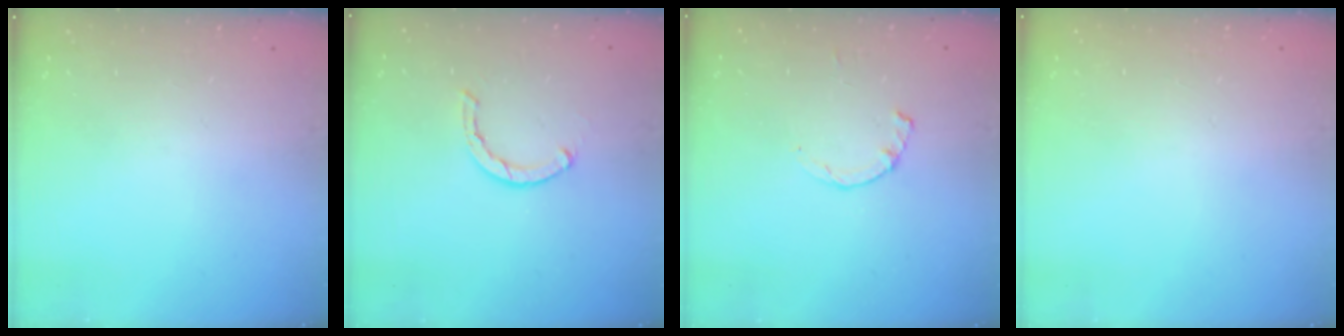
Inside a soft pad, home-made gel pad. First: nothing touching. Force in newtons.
{"total": 2.1, "press": 2.1, "slide": 0.2}
{"total": 1.2, "press": 1.2, "slide": 0.3}
{"total": 2.5, "press": 2.5, "slide": 0.2}